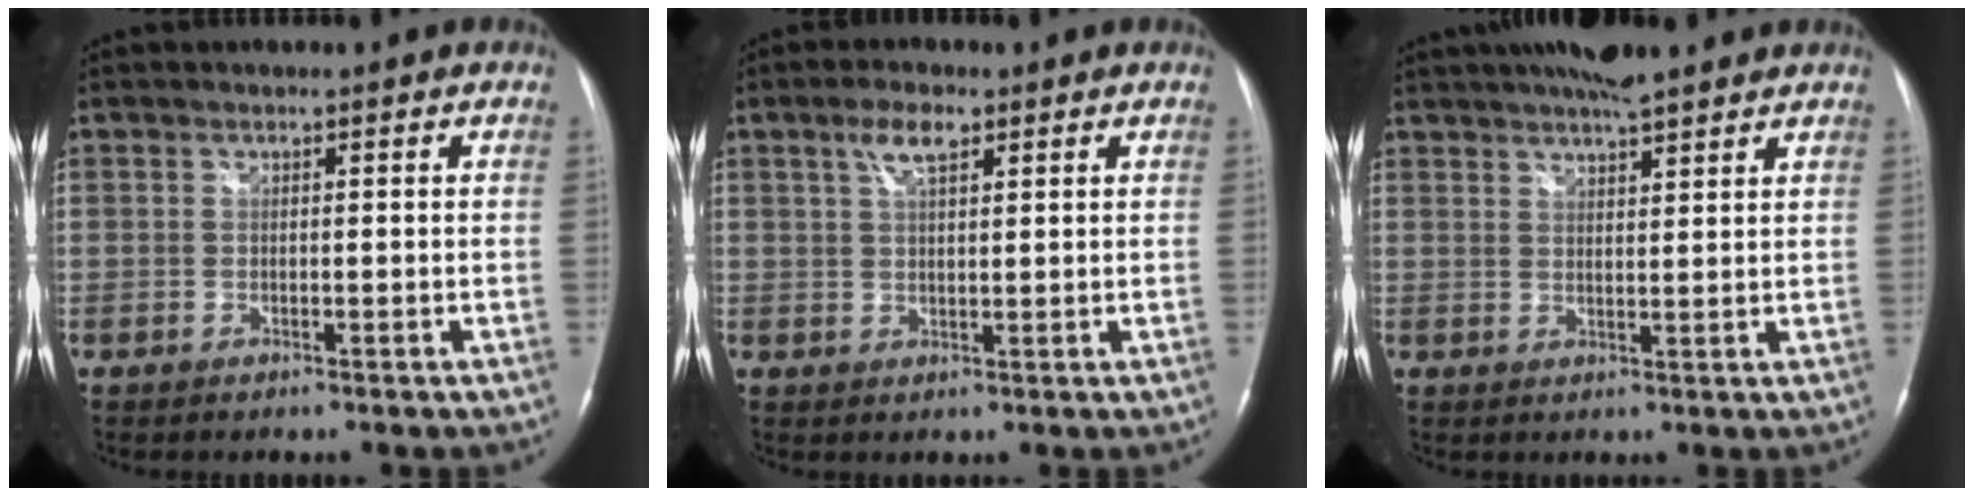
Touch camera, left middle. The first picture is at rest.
{"total": 4.0, "force": [2.3, 1.3, 3.0], "torque": [-0.063, 0.008, 0.044]}
{"total": 9.9, "force": [8.2, 1.5, 5.3], "torque": [-0.087, 0.028, 0.125]}